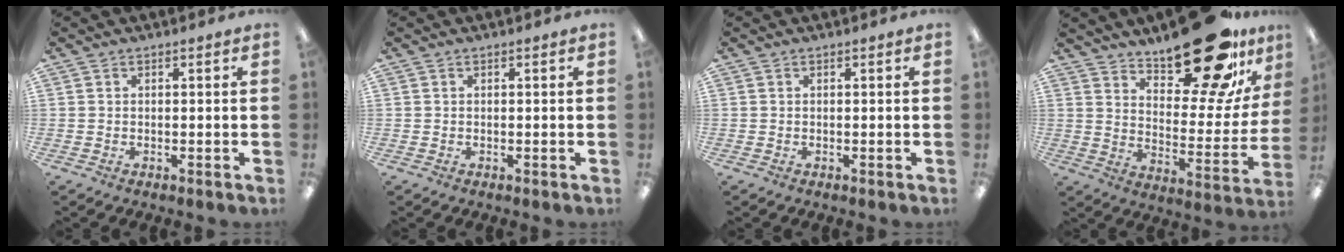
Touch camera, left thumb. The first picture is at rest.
{"total": 0.0}
{"total": 0.0}
{"total": 24.7, "force": [18.5, 8.8, 13.8], "torque": [-0.174, -0.125, 0.301]}